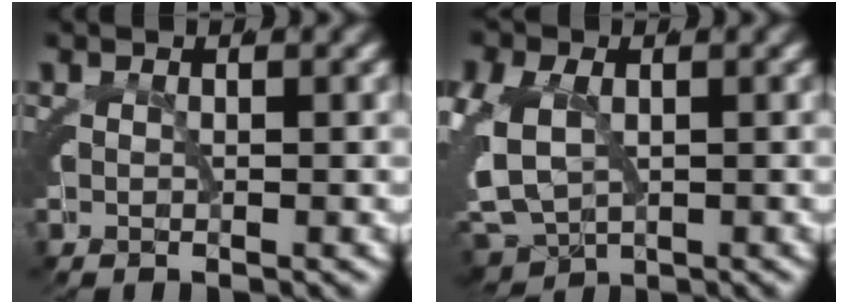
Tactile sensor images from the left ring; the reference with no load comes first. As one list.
[{"total": 10.5, "force": [-2.0, 9.1, 4.8], "torque": [-0.129, -0.039, -0.027]}]